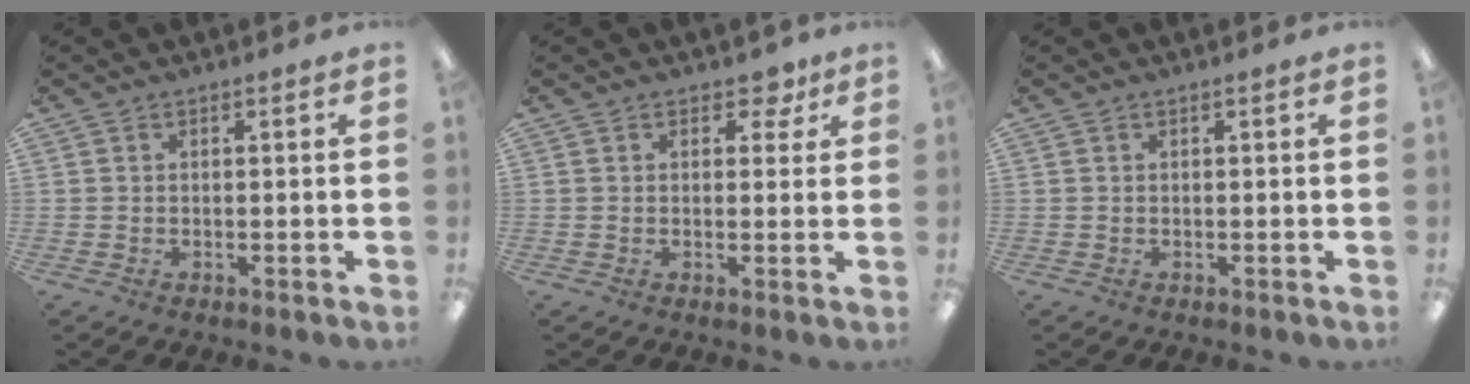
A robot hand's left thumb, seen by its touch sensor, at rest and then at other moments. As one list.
[{"total": 4.0, "force": [2.1, 2.7, 2.0], "torque": [-0.013, -0.003, 0.033]}, {"total": 0.0}]